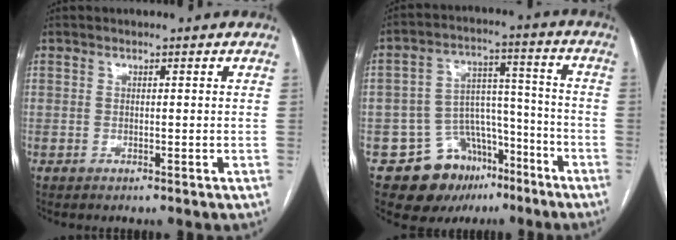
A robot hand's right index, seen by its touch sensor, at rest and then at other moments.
{"total": 12.2, "force": [-7.7, 8.4, 4.3], "torque": [-0.055, 0.057, -0.111]}